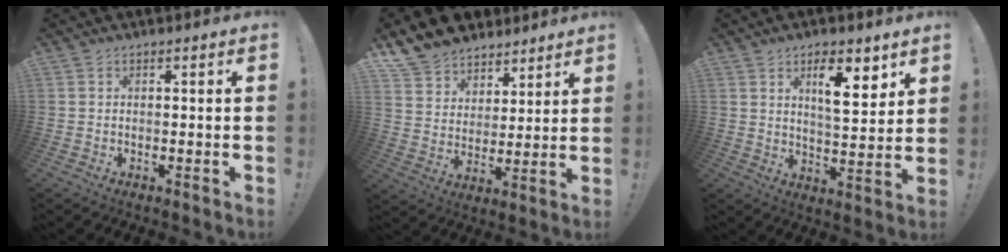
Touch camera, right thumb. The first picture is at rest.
{"total": 11.0, "force": [8.6, 6.6, 1.4], "torque": [-0.035, -0.073, 0.169]}
{"total": 10.5, "force": [5.6, 3.1, 8.3], "torque": [-0.116, -0.027, 0.090]}